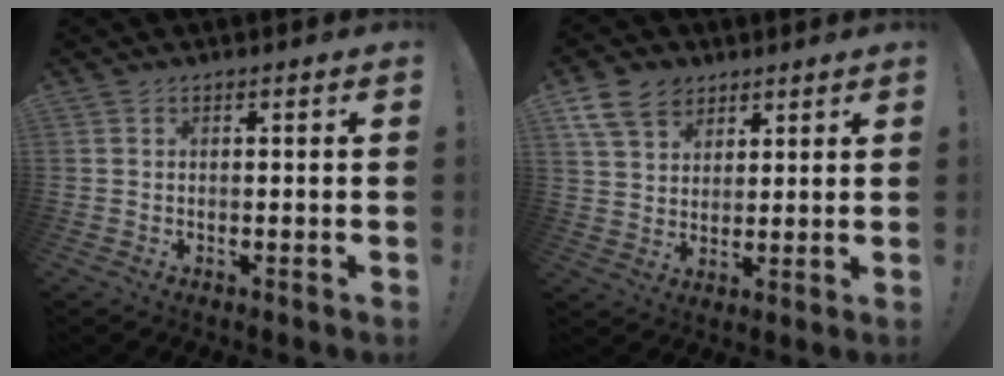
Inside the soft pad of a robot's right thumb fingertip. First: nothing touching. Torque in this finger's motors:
{"motor_torque": [-0.29, 0.44, 0.23, 0.05, 0.01]}